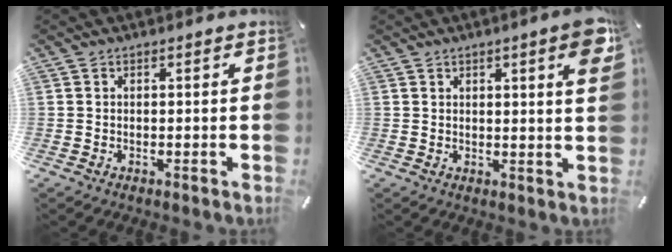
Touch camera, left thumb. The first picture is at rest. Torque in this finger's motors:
{"motor_torque": [0.11, 0.05, 0.21, -0.12, 0.03]}